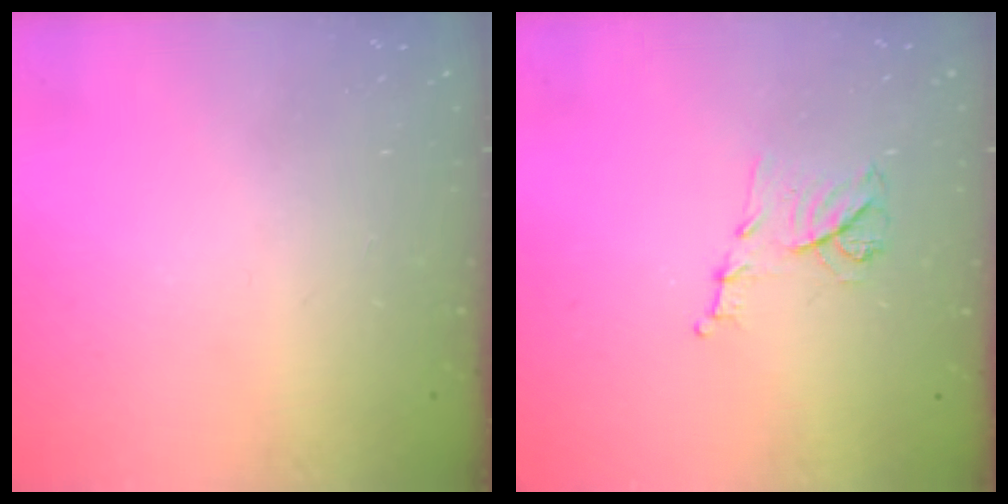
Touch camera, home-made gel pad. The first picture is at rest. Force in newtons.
{"total": 8.8, "press": 8.7, "slide": 1.0}